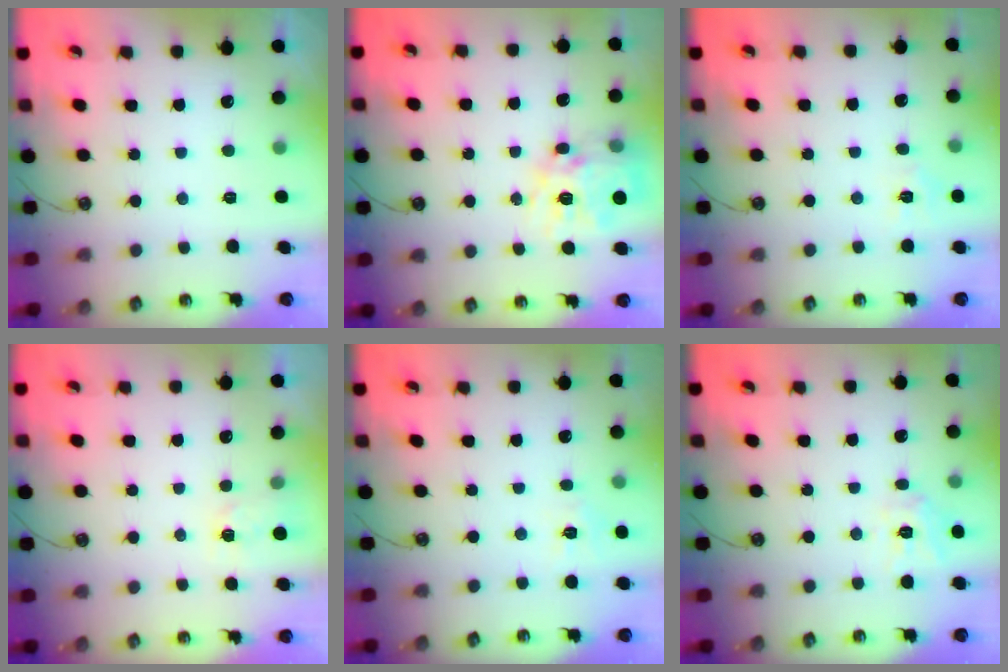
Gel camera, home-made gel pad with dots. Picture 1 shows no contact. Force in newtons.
{"total": 15.1, "press": 15.0, "slide": 1.6}
{"total": 4.3, "press": 4.3, "slide": 0.6}
{"total": 2.9, "press": 2.9, "slide": 0.5}
{"total": 5.3, "press": 5.2, "slide": 0.7}
{"total": 9.8, "press": 9.7, "slide": 0.9}